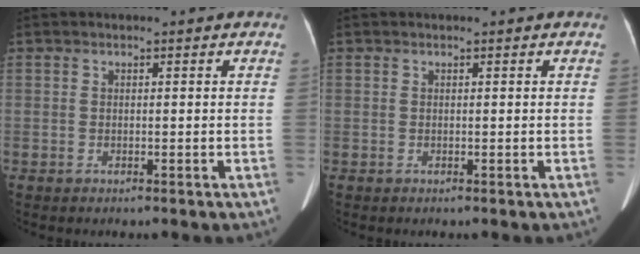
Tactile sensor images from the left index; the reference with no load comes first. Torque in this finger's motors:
{"motor_torque": [-0.36, -0.01, 0.03, 0.01]}